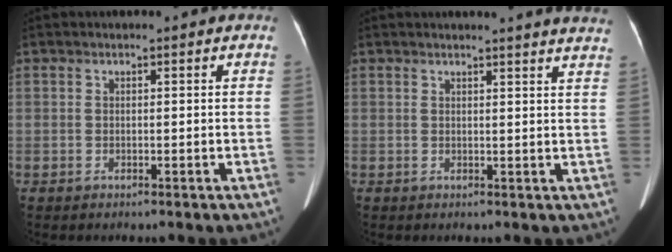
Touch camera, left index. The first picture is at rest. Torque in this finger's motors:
{"motor_torque": [0.14, -0.20, -0.03, 0.03]}